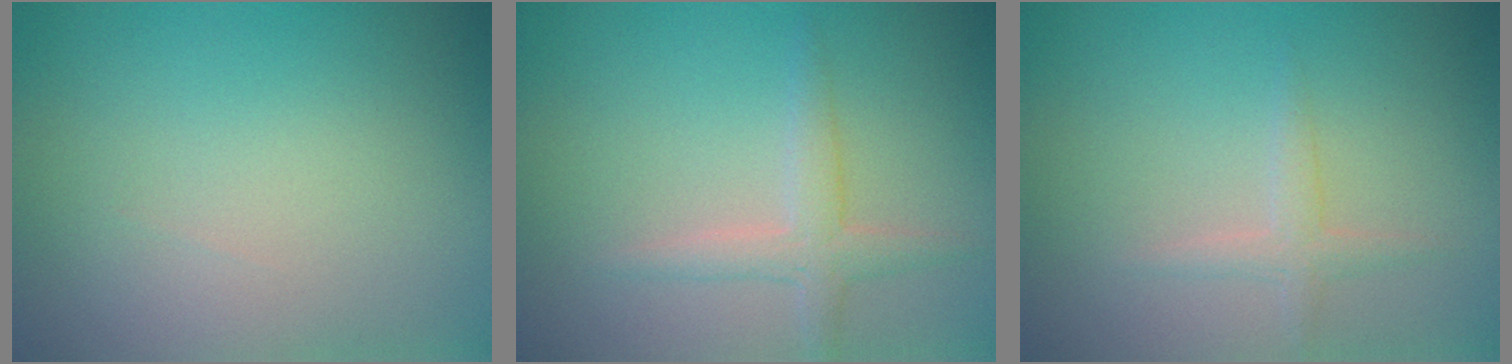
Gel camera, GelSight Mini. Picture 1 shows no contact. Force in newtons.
{"total": 2.1, "press": 2.1, "slide": 0.1}
{"total": 1.5, "press": 1.5, "slide": 0.1}